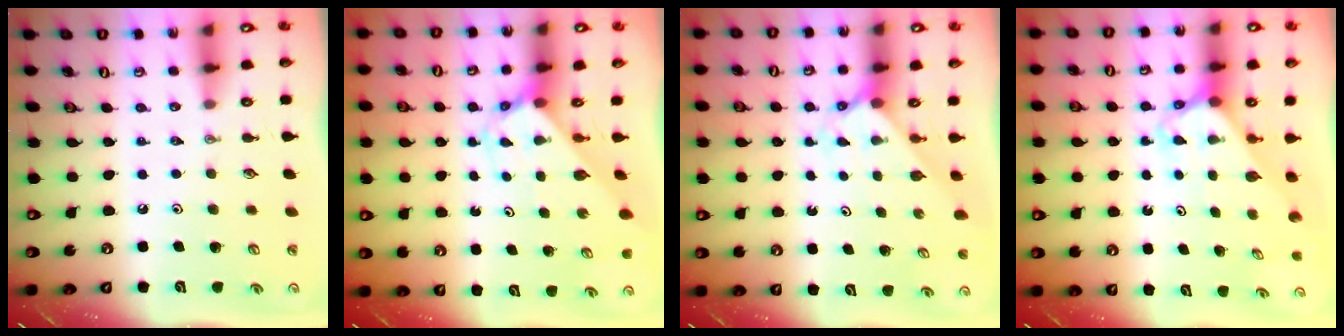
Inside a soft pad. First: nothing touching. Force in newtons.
{"total": 2.6, "press": 2.6, "slide": 0.2}
{"total": 2.3, "press": 2.3, "slide": 0.2}
{"total": 2.6, "press": 2.6, "slide": 0.2}